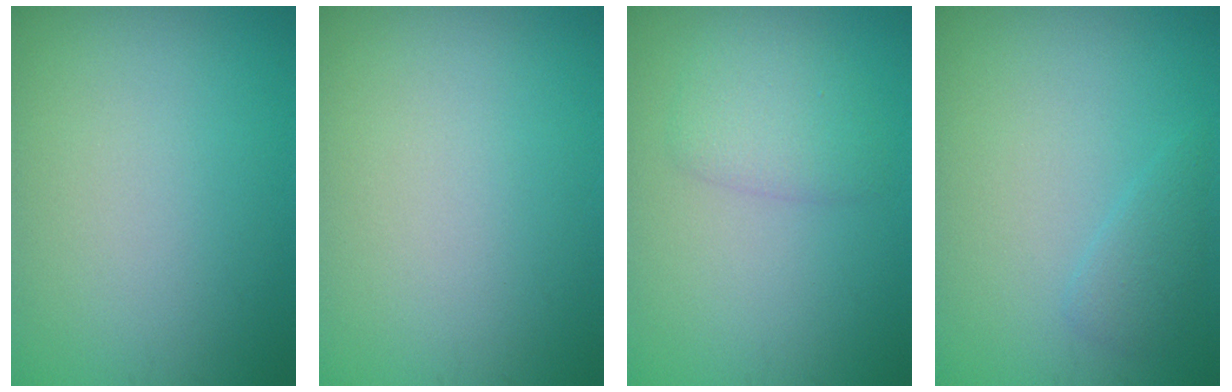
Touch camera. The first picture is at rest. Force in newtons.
{"total": 0.0}
{"total": 2.3, "press": 2.3, "slide": 0.1}
{"total": 1.4, "press": 1.4, "slide": 0.1}